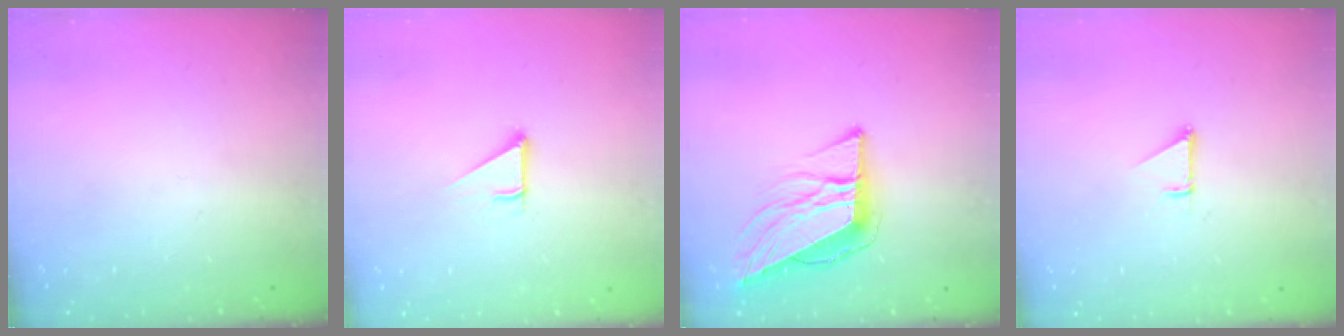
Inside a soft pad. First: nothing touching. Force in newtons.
{"total": 2.9, "press": 2.8, "slide": 0.2}
{"total": 12.4, "press": 11.9, "slide": 3.6}
{"total": 0.9, "press": 0.9, "slide": 0.1}